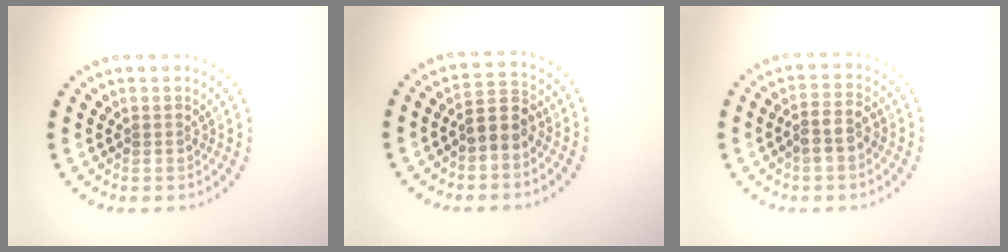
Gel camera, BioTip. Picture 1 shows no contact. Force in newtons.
{"total": 2.6, "press": 2.3, "slide": 1.1}
{"total": 2.2, "press": 1.9, "slide": 1.0}